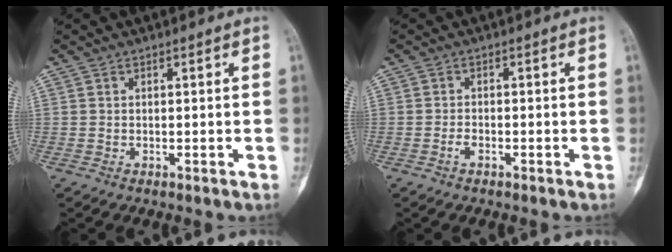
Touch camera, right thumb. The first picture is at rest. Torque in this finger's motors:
{"motor_torque": [-0.67, 0.00, -0.06, 0.00, 0.02]}